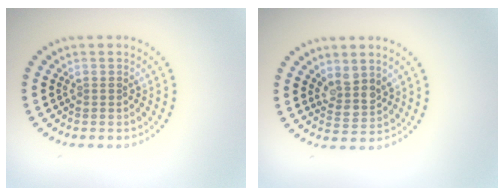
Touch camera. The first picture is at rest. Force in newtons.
{"total": 2.5, "press": 2.0, "slide": 1.5}